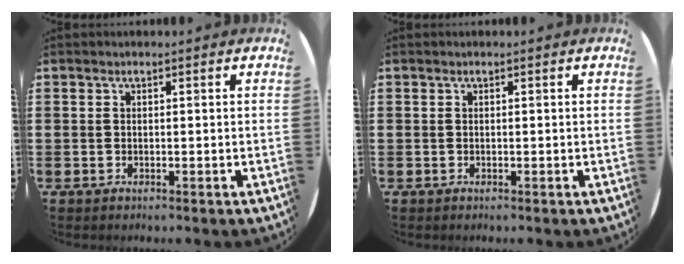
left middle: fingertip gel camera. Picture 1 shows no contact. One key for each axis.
{"total": 0.0}